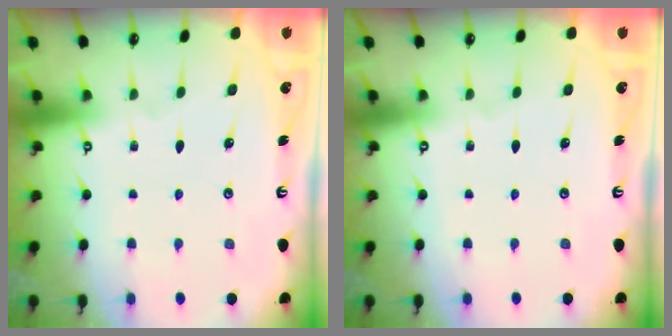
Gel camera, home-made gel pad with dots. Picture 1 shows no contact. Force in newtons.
{"total": 0.0}